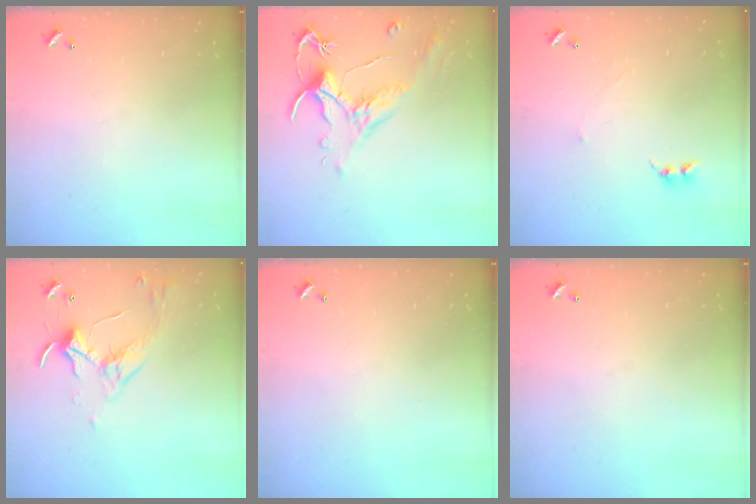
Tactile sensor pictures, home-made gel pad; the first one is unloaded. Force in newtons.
{"total": 1.5, "press": 1.0, "slide": 1.1}
{"total": 2.3, "press": 2.3, "slide": 0.3}
{"total": 3.4, "press": 3.4, "slide": 0.7}
{"total": 0.0}
{"total": 0.0}